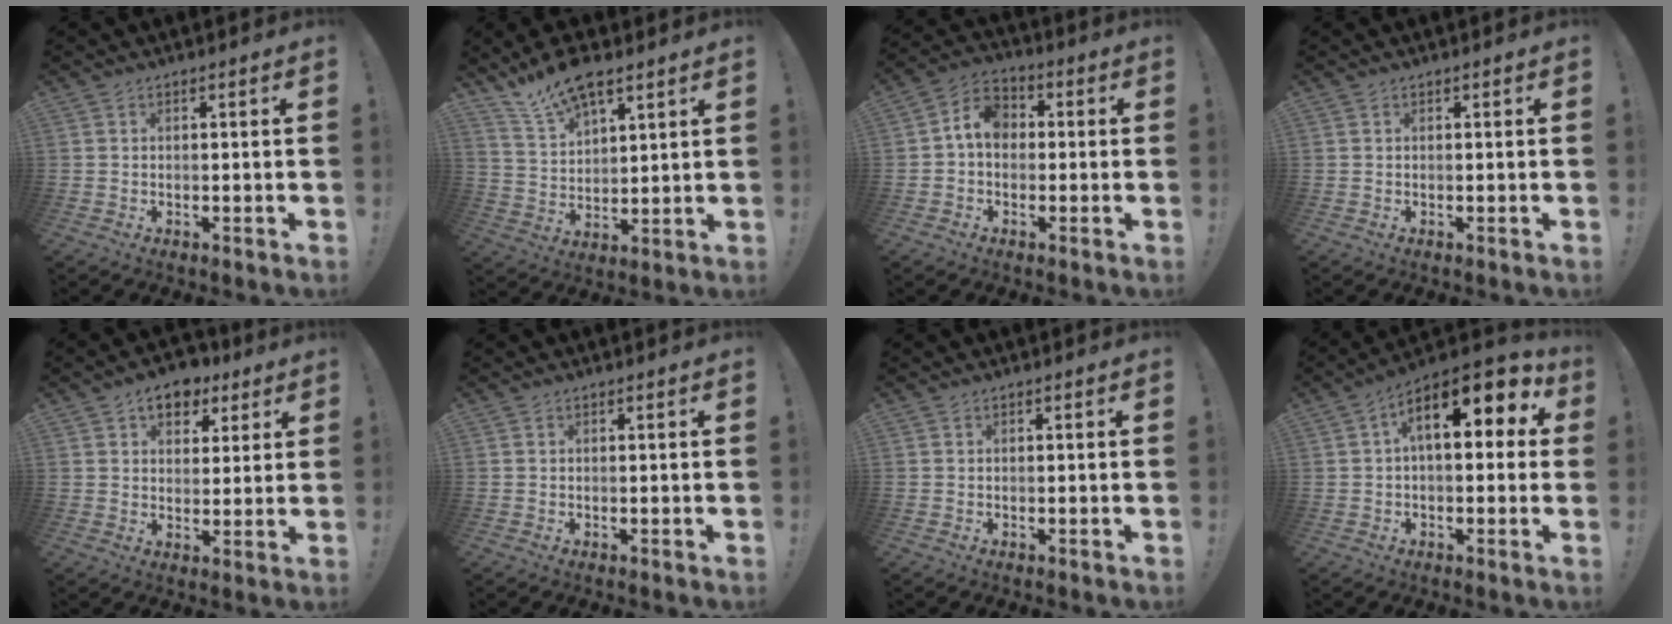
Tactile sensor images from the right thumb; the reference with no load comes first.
{"total": 12.2, "force": [9.3, 4.6, 6.3], "torque": [-0.122, -0.050, 0.171]}
{"total": 7.5, "force": [0.0, 5.7, 4.8], "torque": [-0.092, 0.018, 0.006]}
{"total": 0.0}
{"total": 8.8, "force": [5.0, 6.1, 4.0], "torque": [-0.059, -0.018, 0.094]}
{"total": 0.0}
{"total": 0.0}
{"total": 14.4, "force": [4.8, 6.7, 11.9], "torque": [-0.169, -0.021, 0.076]}